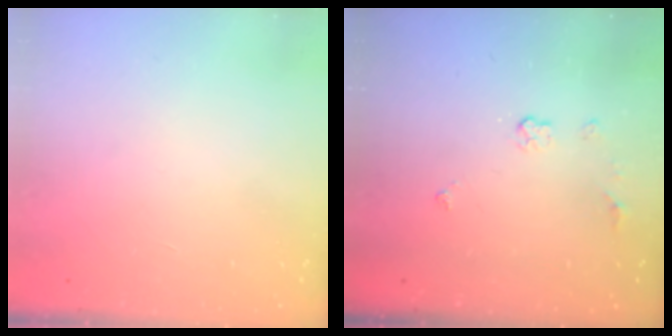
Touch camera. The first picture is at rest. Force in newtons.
{"total": 3.7, "press": 3.6, "slide": 0.5}